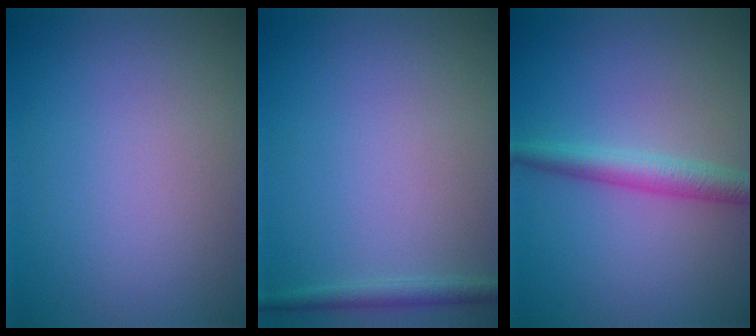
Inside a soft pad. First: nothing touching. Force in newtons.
{"total": 1.4, "press": 1.4, "slide": 0.1}
{"total": 2.9, "press": 2.9, "slide": 0.0}